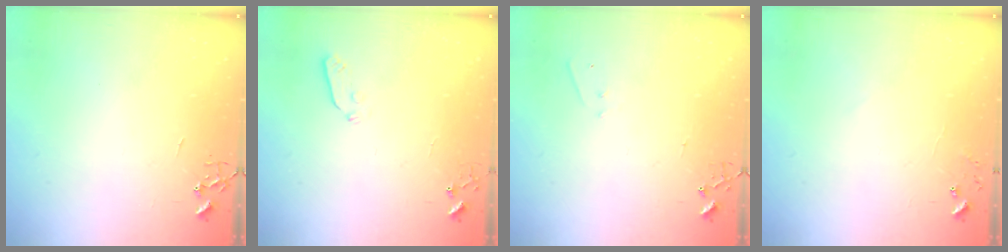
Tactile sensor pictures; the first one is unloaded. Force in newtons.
{"total": 3.7, "press": 3.6, "slide": 0.4}
{"total": 4.2, "press": 4.1, "slide": 0.6}
{"total": 6.3, "press": 6.3, "slide": 0.5}